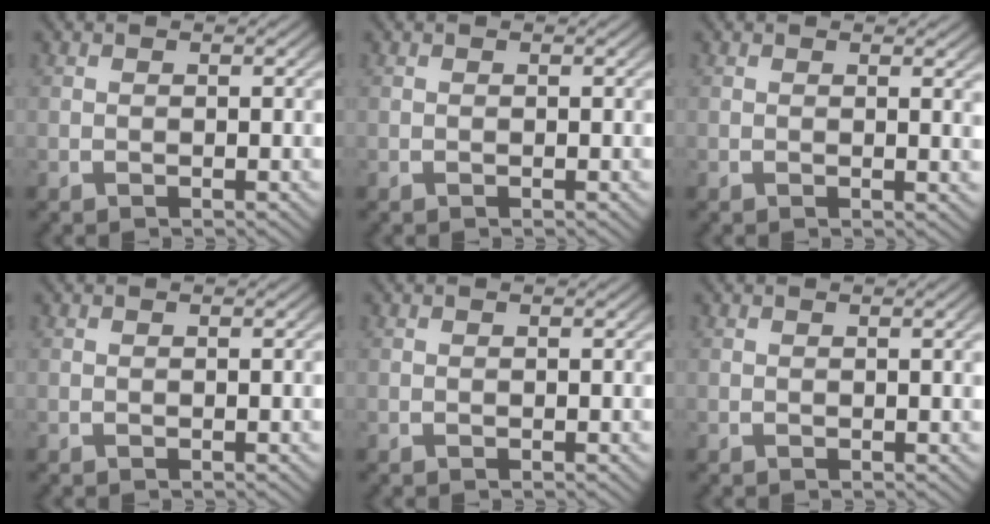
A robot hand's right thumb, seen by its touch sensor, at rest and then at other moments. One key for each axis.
{"total": 0.0}
{"total": 0.9, "fx": 0.6, "fy": -0.1, "fz": 0.7, "tx": -0.010, "ty": -0.004, "tz": 0.008}
{"total": 0.0}
{"total": 0.0}
{"total": 0.6, "fx": 0.1, "fy": -0.1, "fz": 0.6, "tx": -0.007, "ty": 0.003, "tz": 0.003}